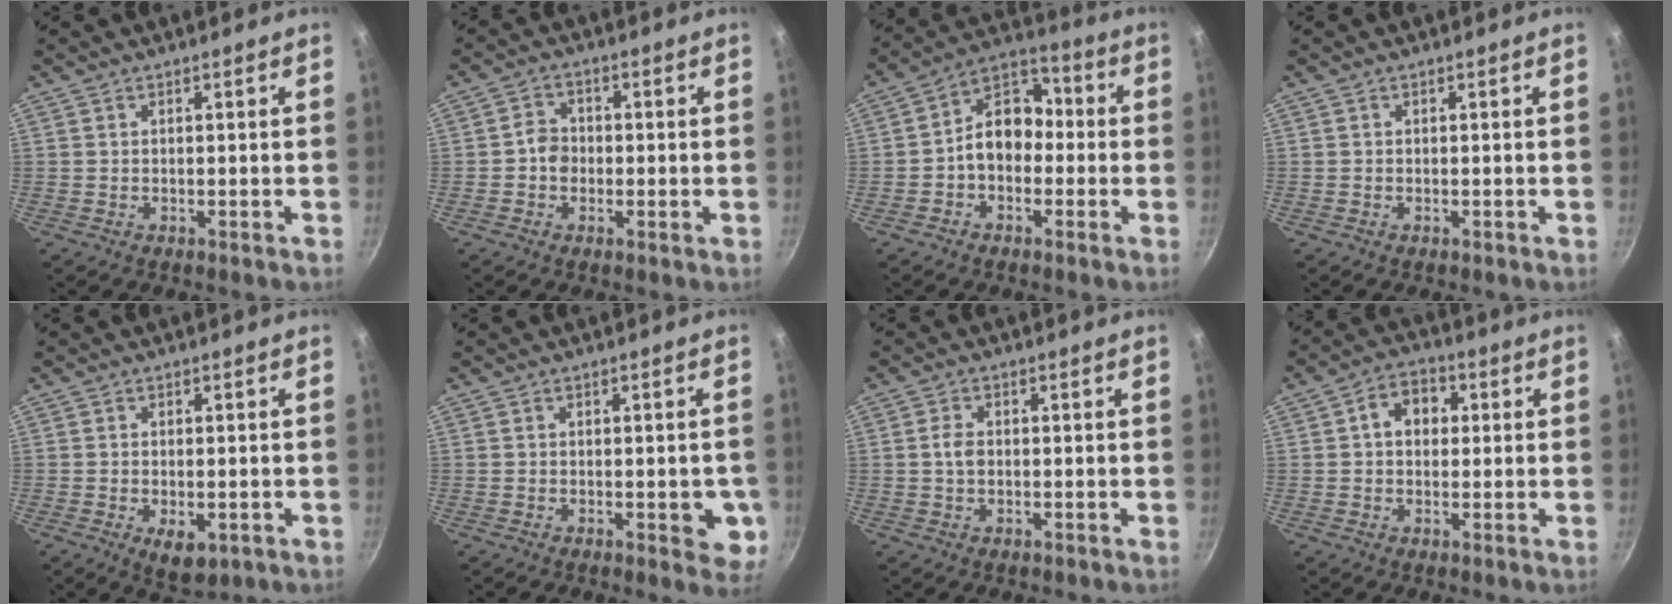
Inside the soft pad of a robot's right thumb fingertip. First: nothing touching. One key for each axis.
{"total": 3.8, "fx": -0.6, "fy": 3.3, "fz": 1.8, "tx": -0.007, "ty": 0.016, "tz": -0.017}
{"total": 10.3, "fx": -1.3, "fy": 7.7, "fz": 6.7, "tx": -0.060, "ty": 0.044, "tz": -0.043}
{"total": 0.0}
{"total": 5.7, "fx": -1.7, "fy": 3.1, "fz": 4.4, "tx": -0.055, "ty": -0.003, "tz": -0.017}
{"total": 6.1, "fx": -1.3, "fy": 2.8, "fz": 5.3, "tx": -0.037, "ty": -0.003, "tz": -0.017}
{"total": 2.7, "fx": -0.2, "fy": 1.8, "fz": 2.0, "tx": -0.040, "ty": 0.009, "tz": -0.008}
{"total": 6.8, "fx": 1.1, "fy": 5.2, "fz": 4.2, "tx": -0.039, "ty": 0.012, "tz": 0.006}